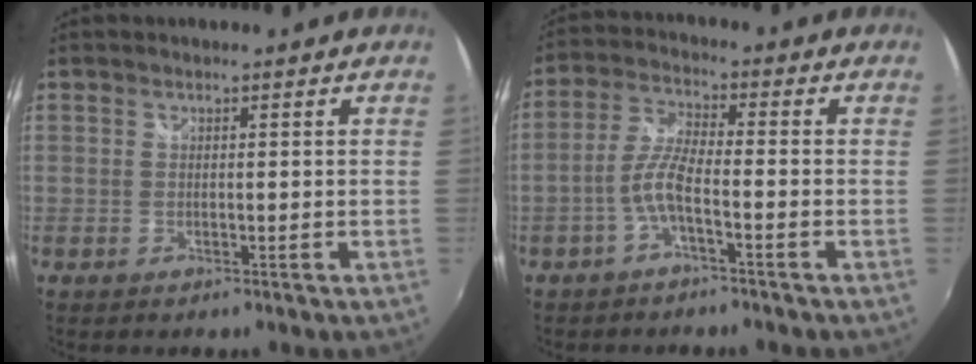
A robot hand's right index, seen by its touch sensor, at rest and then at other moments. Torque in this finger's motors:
{"motor_torque": [0.67, -0.36, 0.32, 0.04]}